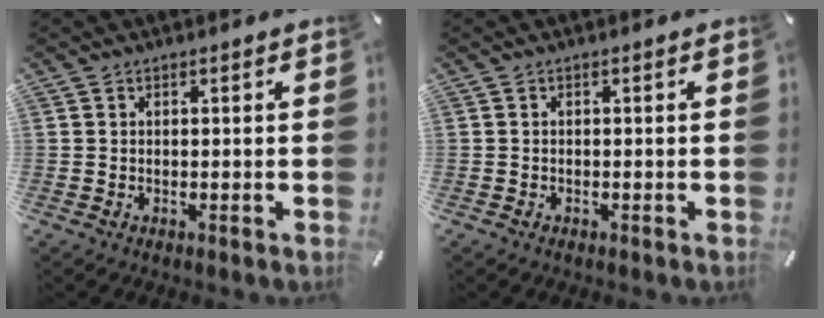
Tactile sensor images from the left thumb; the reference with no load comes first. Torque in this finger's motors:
{"motor_torque": [0.63, 0.98, 0.07, 0.09, 0.05]}